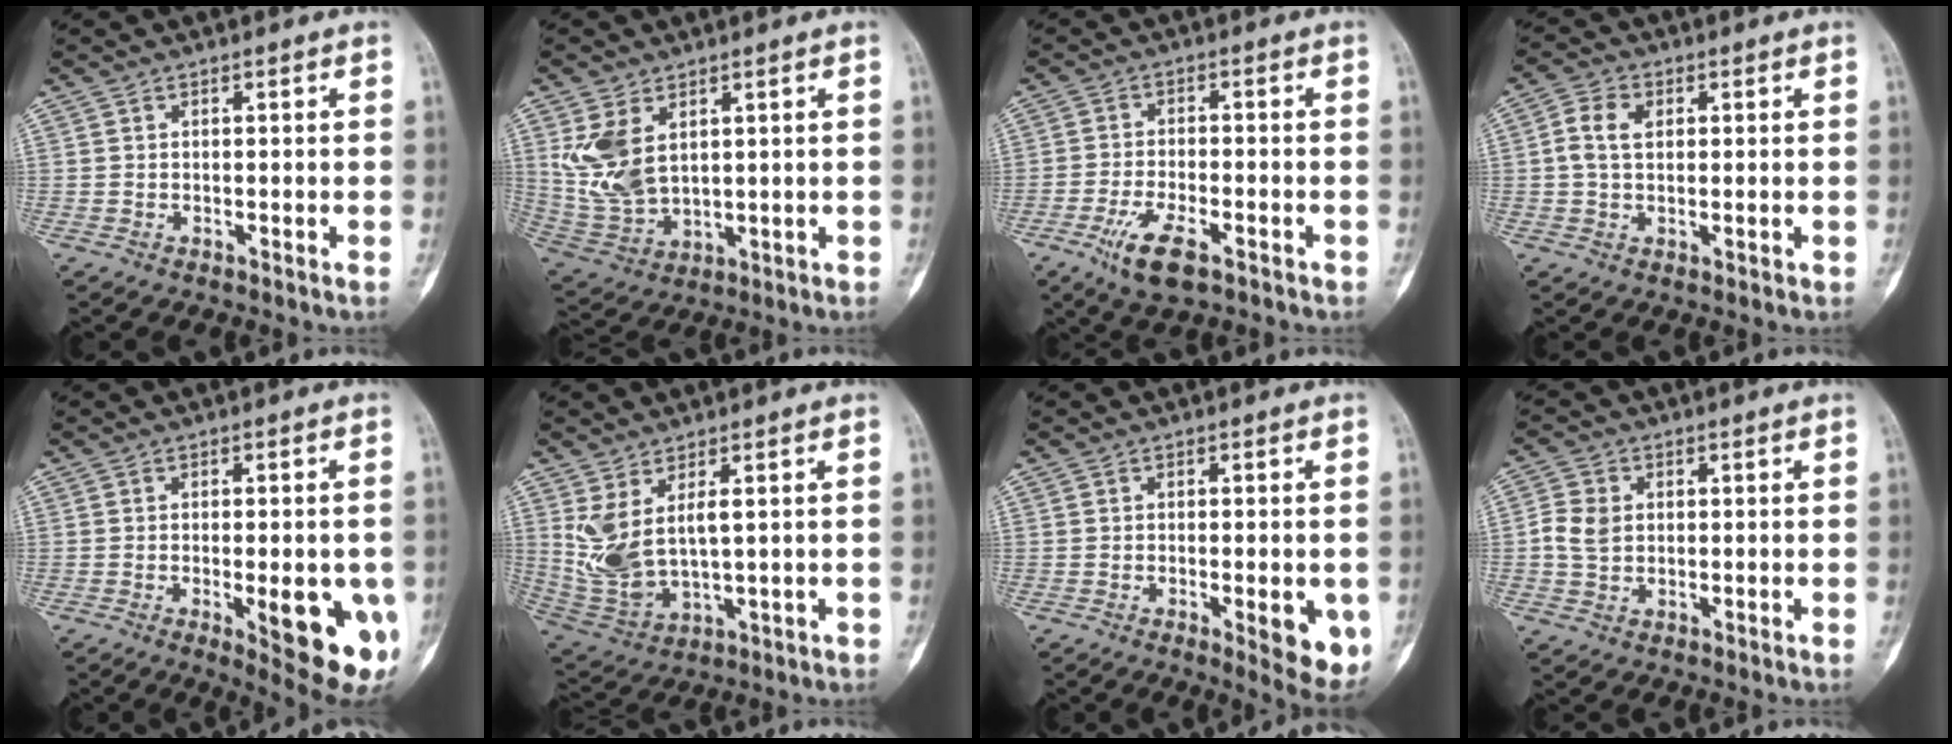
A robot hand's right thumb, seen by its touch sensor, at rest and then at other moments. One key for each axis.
{"total": 10.3, "fx": 3.1, "fy": 6.5, "fz": 7.3, "tx": -0.139, "ty": -0.014, "tz": 0.081}
{"total": 8.0, "fx": -4.3, "fy": 3.2, "fz": 5.9, "tx": -0.113, "ty": 0.010, "tz": -0.075}
{"total": 5.3, "fx": 0.7, "fy": 3.8, "fz": 3.6, "tx": -0.066, "ty": 0.010, "tz": 0.008}
{"total": 13.6, "fx": -3.6, "fy": 4.4, "fz": 12.3, "tx": -0.125, "ty": -0.012, "tz": -0.034}
{"total": 10.2, "fx": 2.3, "fy": 5.3, "fz": 8.4, "tx": -0.164, "ty": -0.015, "tz": 0.069}
{"total": 8.6, "fx": -2.4, "fy": 2.9, "fz": 7.8, "tx": -0.078, "ty": -0.011, "tz": -0.025}
{"total": 4.9, "fx": 0.2, "fy": 3.9, "fz": 3.0, "tx": -0.053, "ty": 0.007, "tz": -0.001}